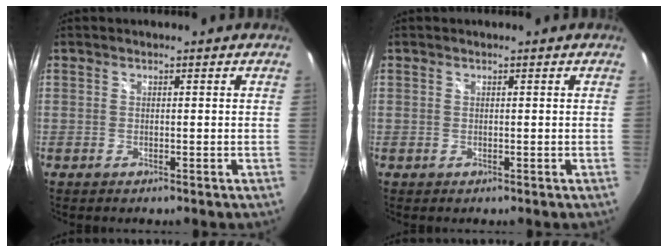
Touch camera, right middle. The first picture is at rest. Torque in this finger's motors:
{"motor_torque": [-0.05, -0.08, -0.01, 0.00]}